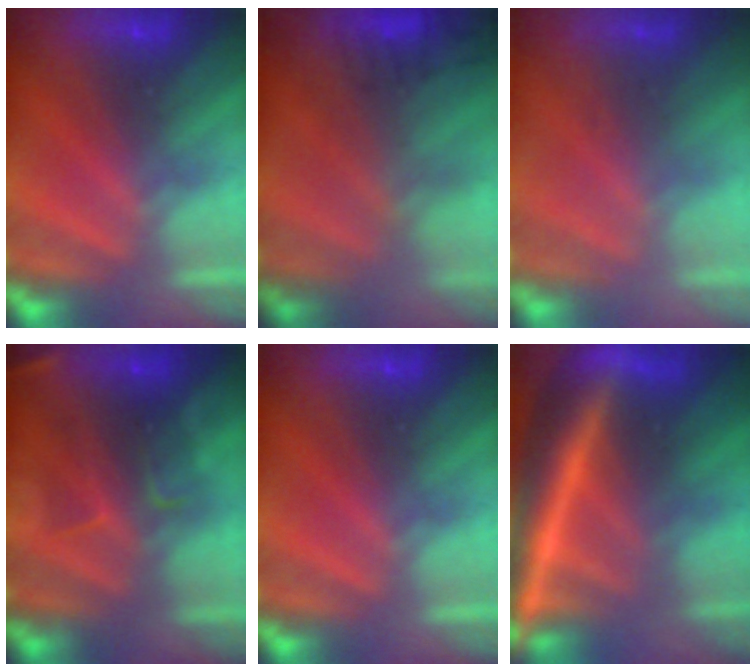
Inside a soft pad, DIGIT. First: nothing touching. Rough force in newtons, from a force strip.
{"total": 7.7}
{"total": 2.2}
{"total": 9.6}
{"total": 0.0}
{"total": 9.1}